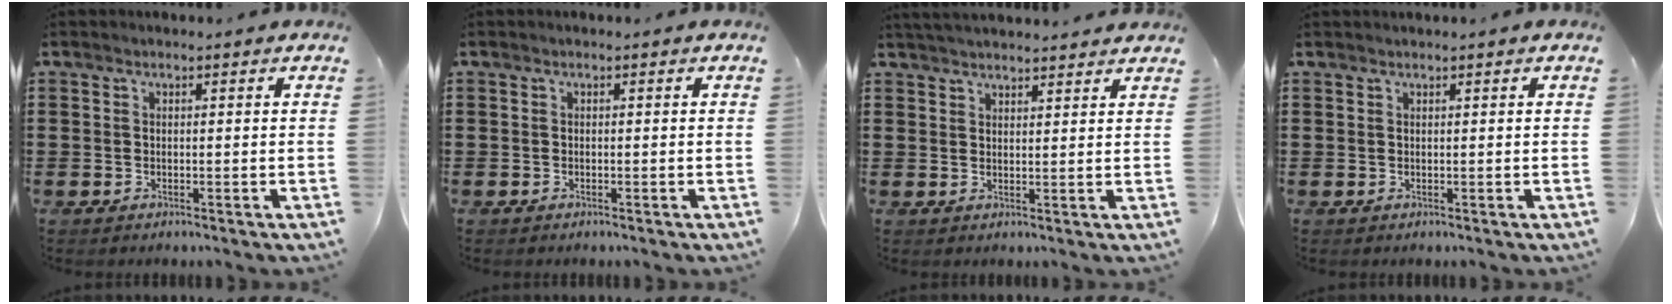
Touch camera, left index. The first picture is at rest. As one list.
[{"total": 0.0}, {"total": 2.6, "force": [2.6, -0.2, 0.1], "torque": [-0.009, -0.004, 0.049]}, {"total": 0.5, "force": [0.4, -0.1, 0.2], "torque": [-0.005, -0.003, 0.009]}]